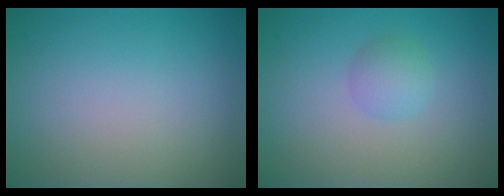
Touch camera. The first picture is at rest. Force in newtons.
{"total": 1.8, "press": 1.8, "slide": 0.0}